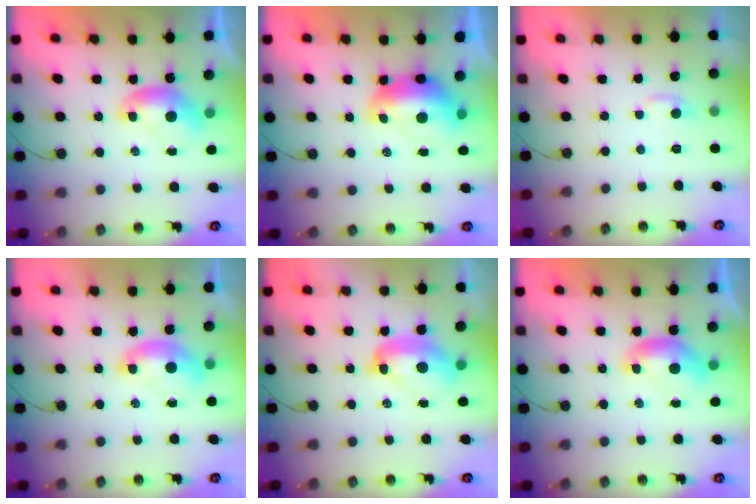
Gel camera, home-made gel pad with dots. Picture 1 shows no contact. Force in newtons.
{"total": 2.9, "press": 2.8, "slide": 0.7}
{"total": 2.2, "press": 2.1, "slide": 0.5}
{"total": 1.5, "press": 1.4, "slide": 0.6}
{"total": 6.1, "press": 6.1, "slide": 0.8}
{"total": 0.0}